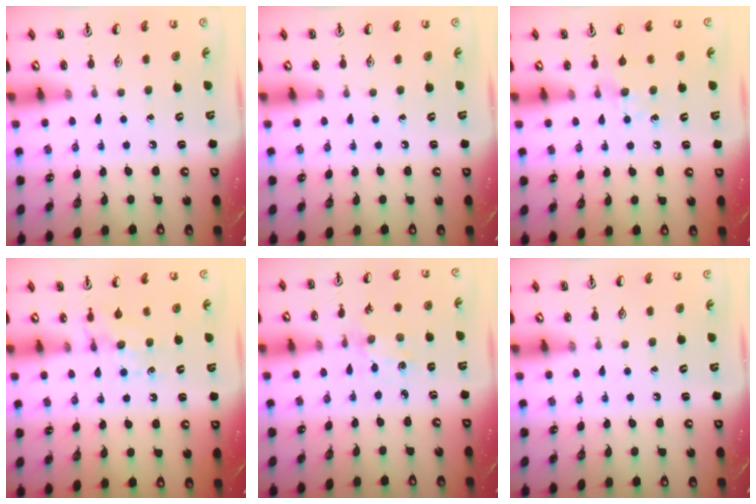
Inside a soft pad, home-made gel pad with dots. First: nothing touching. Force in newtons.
{"total": 0.0}
{"total": 6.1, "press": 6.0, "slide": 0.8}
{"total": 5.6, "press": 5.6, "slide": 0.8}
{"total": 1.0, "press": 1.0, "slide": 0.2}
{"total": 0.0}